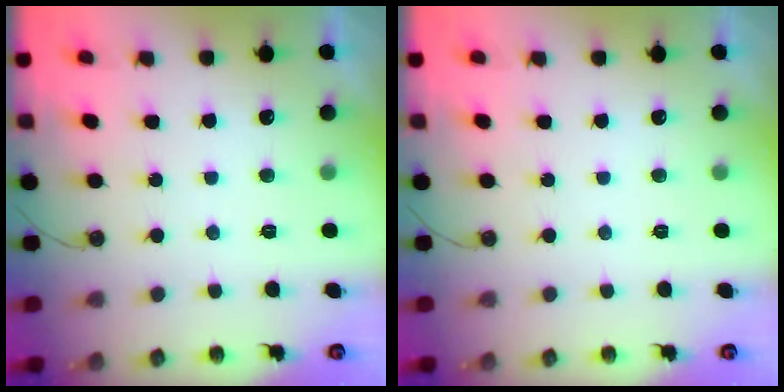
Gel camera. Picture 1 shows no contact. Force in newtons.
{"total": 0.0}